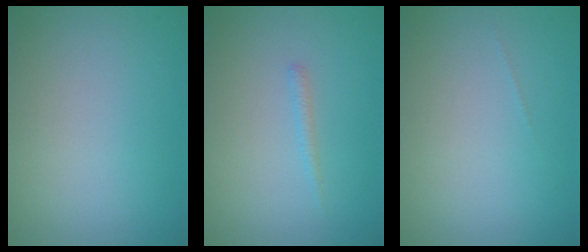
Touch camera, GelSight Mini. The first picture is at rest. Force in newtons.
{"total": 0.7, "press": 0.7, "slide": 0.1}
{"total": 0.0}